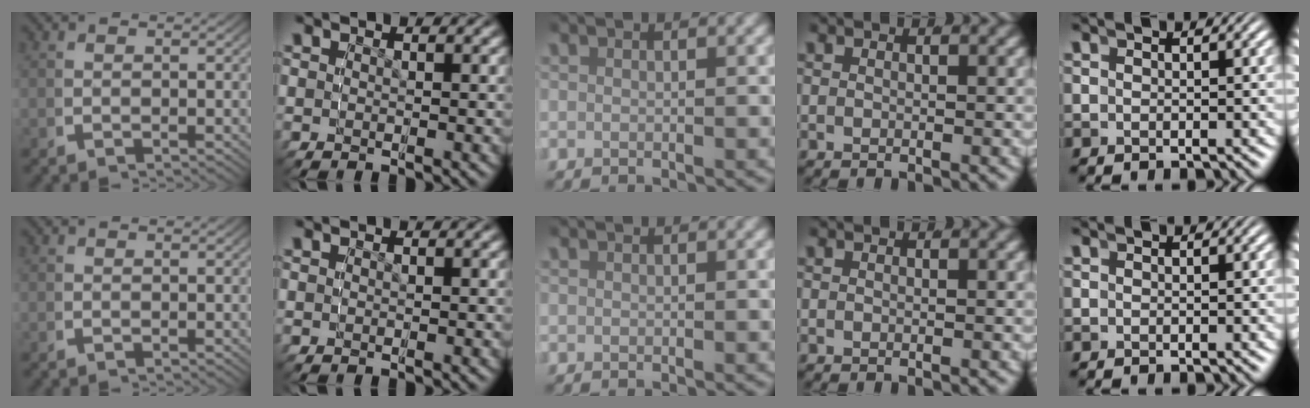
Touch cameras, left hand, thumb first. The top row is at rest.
{}